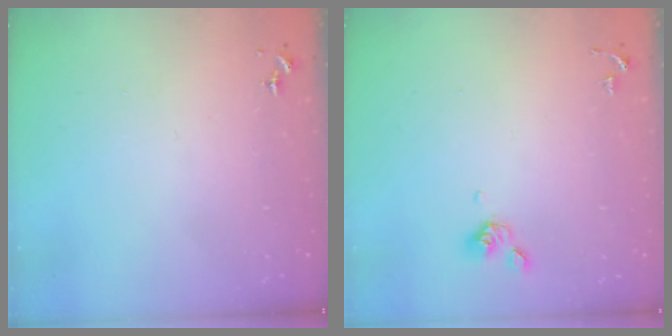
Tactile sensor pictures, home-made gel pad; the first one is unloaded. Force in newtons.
{"total": 5.4, "press": 5.2, "slide": 1.4}